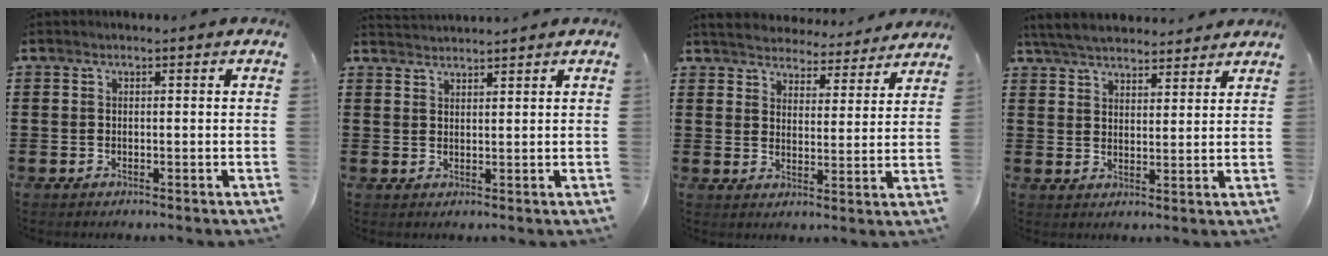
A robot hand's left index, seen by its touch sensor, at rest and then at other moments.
{"total": 1.9, "force": [1.9, -0.2, -0.1], "torque": [-0.003, -0.001, 0.037]}
{"total": 4.7, "force": [4.7, 0.3, 0.0], "torque": [-0.027, -0.035, 0.081]}
{"total": 5.4, "force": [5.1, 1.1, 1.4], "torque": [-0.044, -0.013, 0.095]}